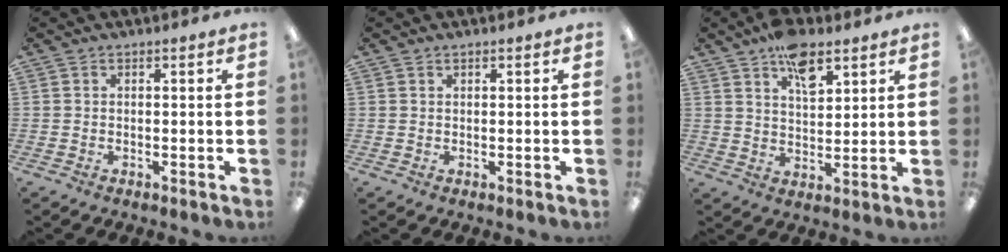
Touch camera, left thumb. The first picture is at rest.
{"total": 0.5, "force": [0.5, 0.2, 0.2], "torque": [-0.004, 0.003, 0.008]}
{"total": 9.6, "force": [5.8, 4.8, 5.9], "torque": [-0.089, -0.026, 0.102]}